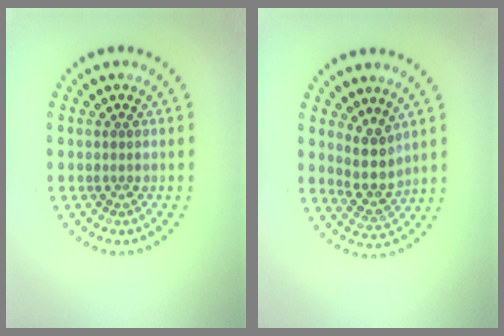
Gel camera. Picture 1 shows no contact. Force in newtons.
{"total": 3.0, "press": 2.3, "slide": 1.8}